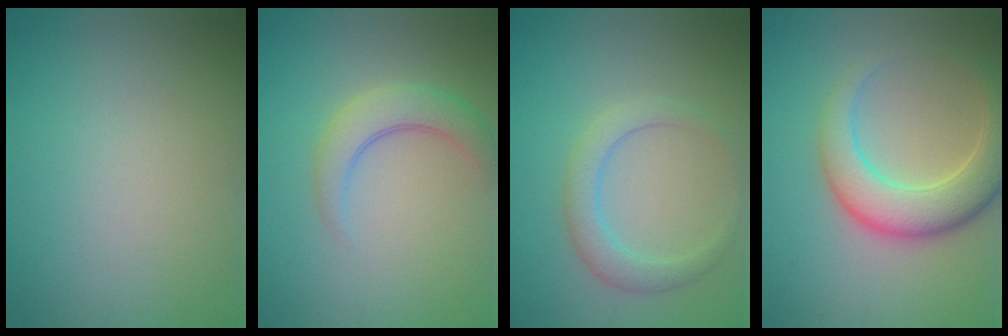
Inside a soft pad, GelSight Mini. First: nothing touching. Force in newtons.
{"total": 3.4, "press": 3.4, "slide": 0.3}
{"total": 2.8, "press": 2.8, "slide": 0.0}
{"total": 6.1, "press": 6.1, "slide": 0.4}